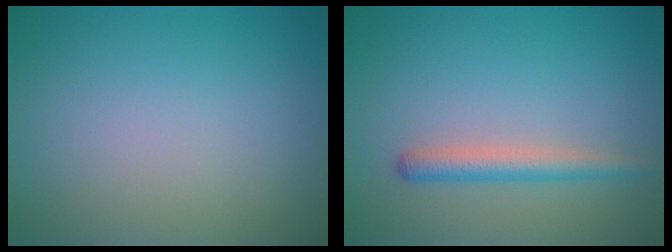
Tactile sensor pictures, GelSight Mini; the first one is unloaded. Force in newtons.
{"total": 2.2, "press": 2.2, "slide": 0.1}